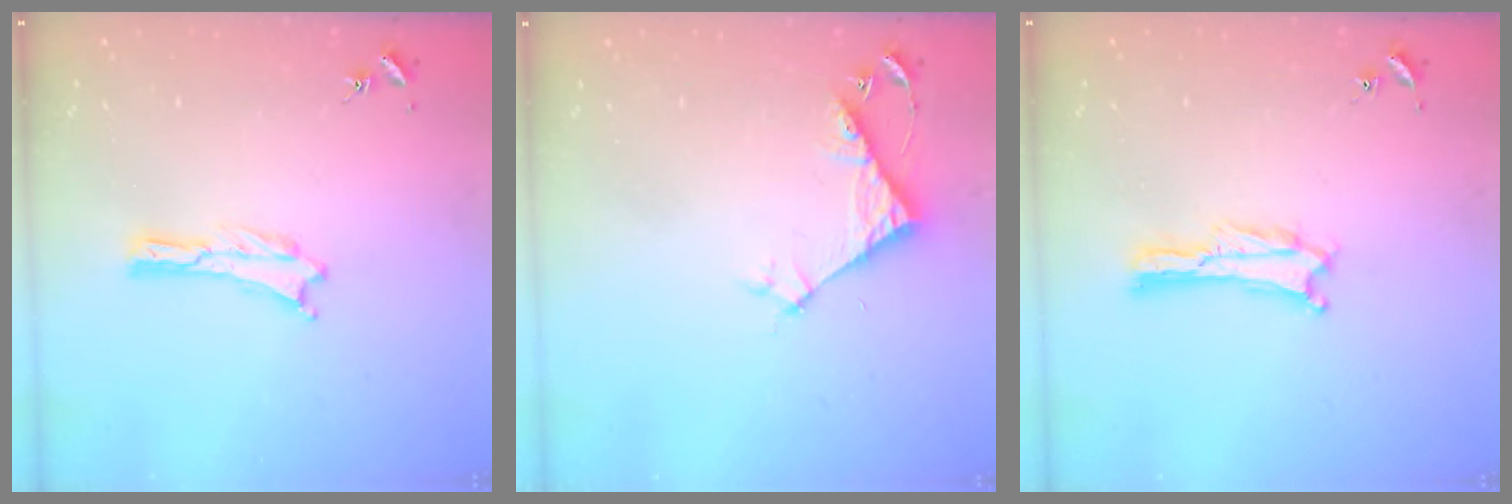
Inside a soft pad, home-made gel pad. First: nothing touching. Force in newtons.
{"total": 6.1, "press": 6.0, "slide": 0.4}
{"total": 0.0}